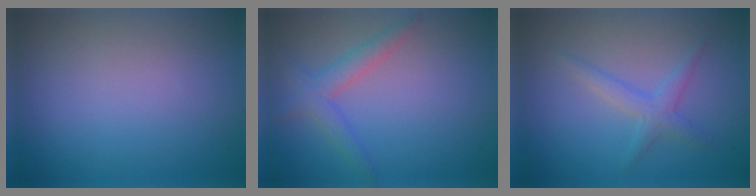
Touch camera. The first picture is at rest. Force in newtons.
{"total": 2.4, "press": 2.4, "slide": 0.2}
{"total": 2.0, "press": 2.0, "slide": 0.1}